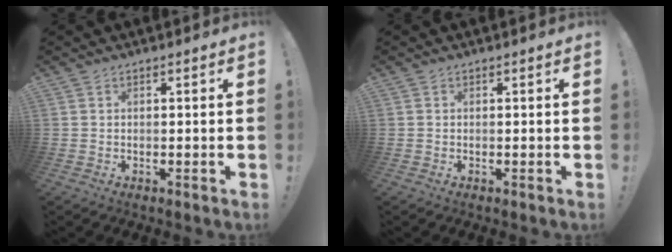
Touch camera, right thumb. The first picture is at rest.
{"total": 0.0}